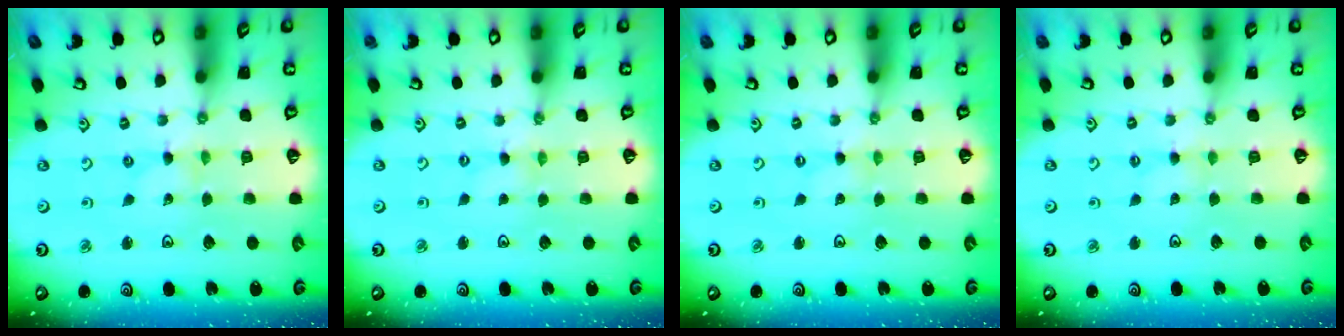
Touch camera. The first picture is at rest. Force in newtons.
{"total": 0.0}
{"total": 0.0}
{"total": 1.7, "press": 1.7, "slide": 0.3}